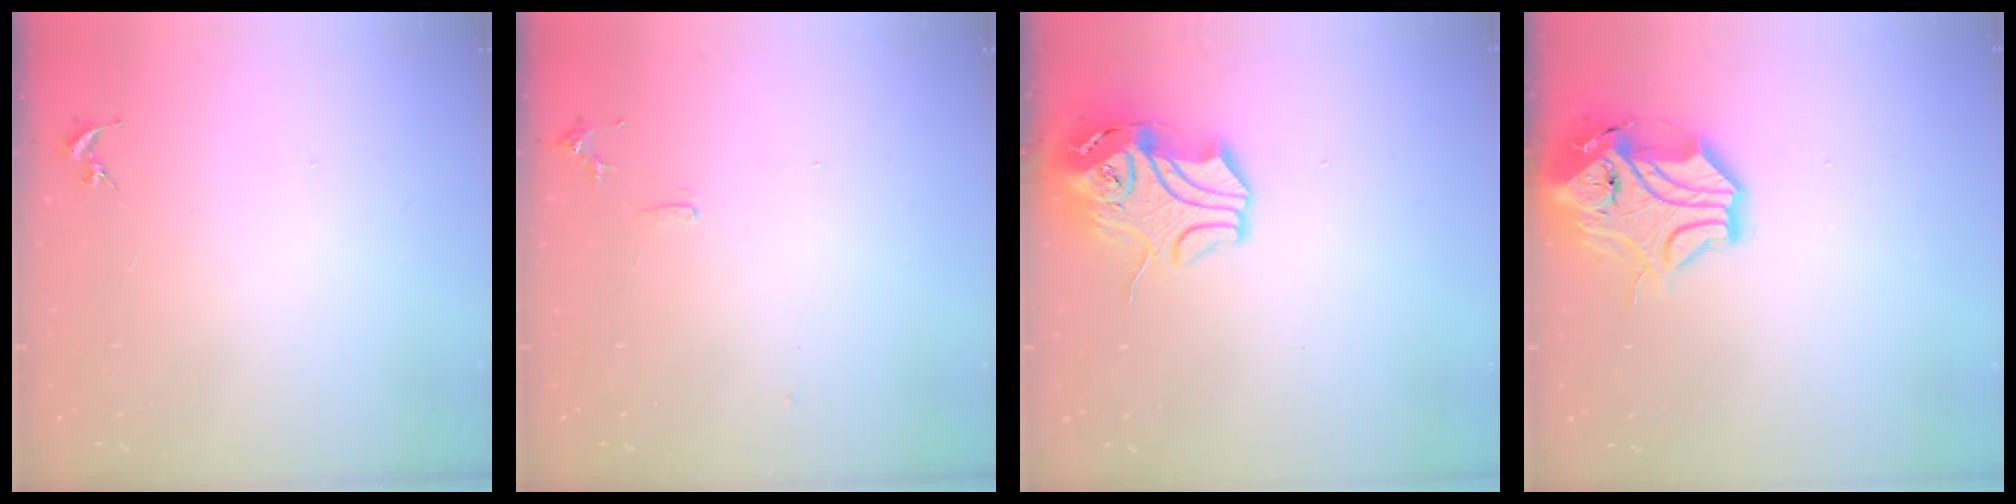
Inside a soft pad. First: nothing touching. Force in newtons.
{"total": 7.4, "press": 7.3, "slide": 0.8}
{"total": 12.7, "press": 12.5, "slide": 1.8}
{"total": 14.6, "press": 14.5, "slide": 1.7}